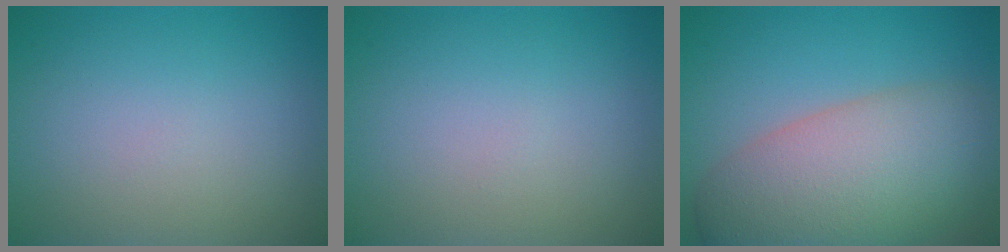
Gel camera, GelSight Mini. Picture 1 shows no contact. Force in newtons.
{"total": 0.0}
{"total": 10.3, "press": 10.3, "slide": 0.7}